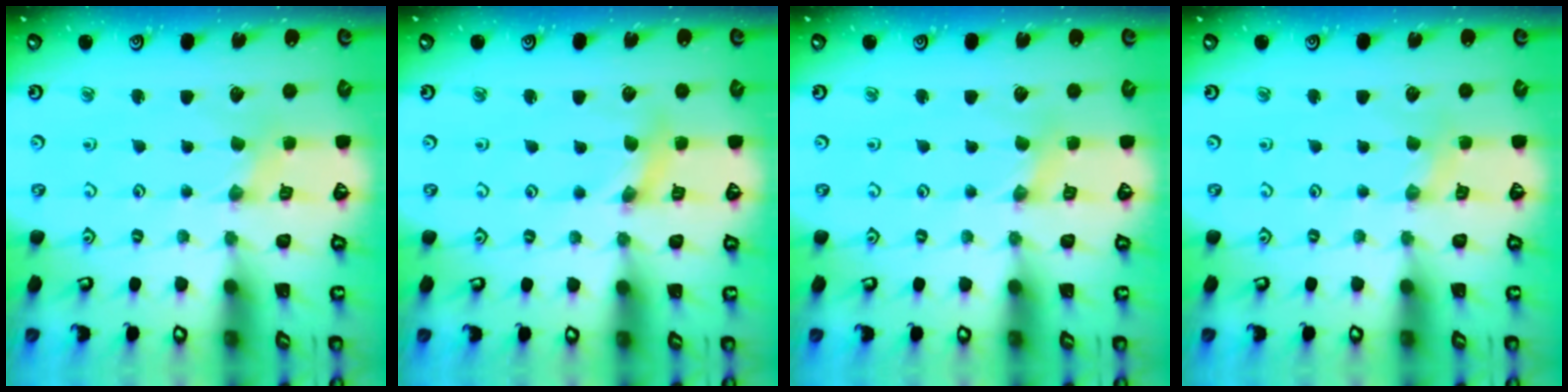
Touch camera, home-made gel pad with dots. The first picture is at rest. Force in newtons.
{"total": 3.0, "press": 3.0, "slide": 0.3}
{"total": 1.8, "press": 1.8, "slide": 0.3}
{"total": 1.7, "press": 1.7, "slide": 0.3}